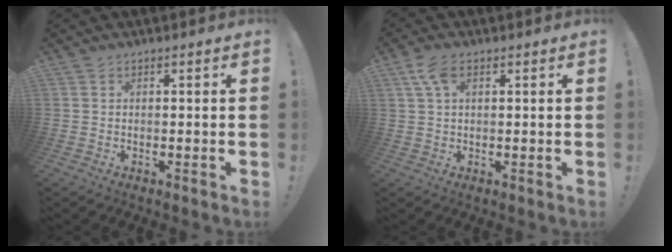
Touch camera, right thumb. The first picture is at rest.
{"total": 5.3, "force": [2.1, 2.7, 4.0], "torque": [-0.079, 0.003, 0.041]}